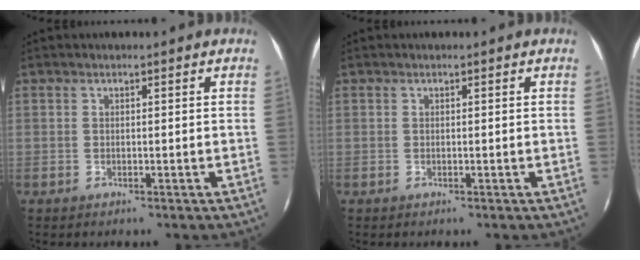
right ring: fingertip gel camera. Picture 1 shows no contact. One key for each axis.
{"total": 0.0}